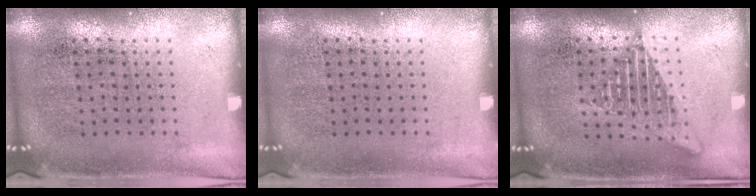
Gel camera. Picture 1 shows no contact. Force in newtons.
{"total": 0.0}
{"total": 2.6, "press": 2.6, "slide": 0.3}